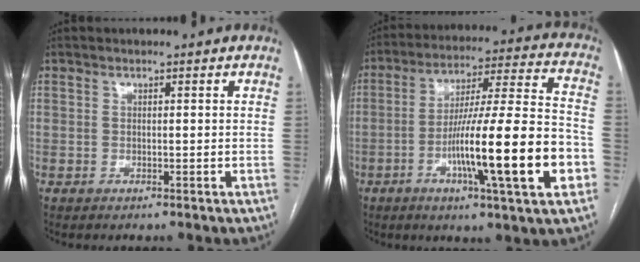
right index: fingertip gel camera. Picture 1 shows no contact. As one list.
[{"total": 20.3, "force": [-6.3, 0.7, 19.3], "torque": [-0.291, -0.003, -0.098]}]